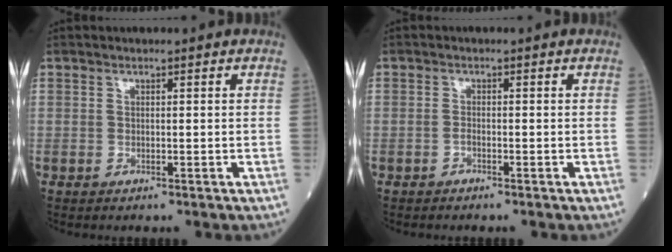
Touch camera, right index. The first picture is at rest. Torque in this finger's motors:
{"motor_torque": [-0.07, -0.02, -0.03, -0.01]}